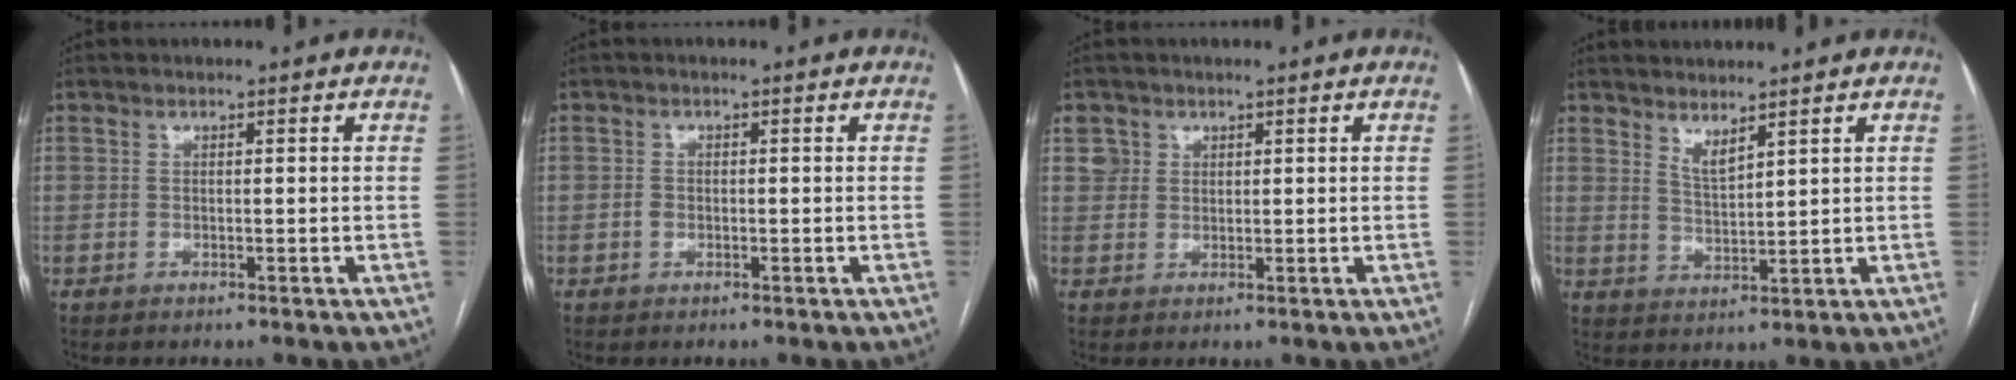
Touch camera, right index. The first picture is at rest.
{"total": 0.9, "force": [-0.1, 0.8, 0.5], "torque": [-0.012, 0.003, 0.002]}
{"total": 2.2, "force": [1.3, 1.9, 0.0], "torque": [0.006, 0.007, 0.020]}
{"total": 2.9, "force": [2.5, 0.3, 1.6], "torque": [-0.034, -0.017, 0.053]}